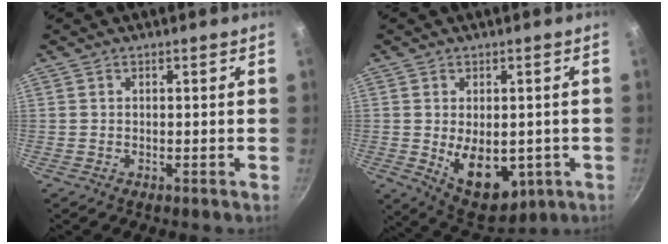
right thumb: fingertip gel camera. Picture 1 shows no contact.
{"total": 12.1, "force": [-2.0, 7.5, 9.3], "torque": [-0.105, -0.012, -0.005]}